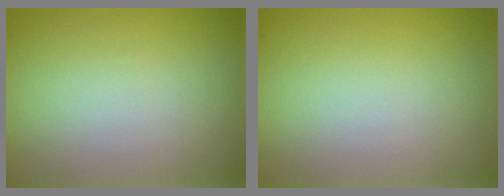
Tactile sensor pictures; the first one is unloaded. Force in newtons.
{"total": 0.0}